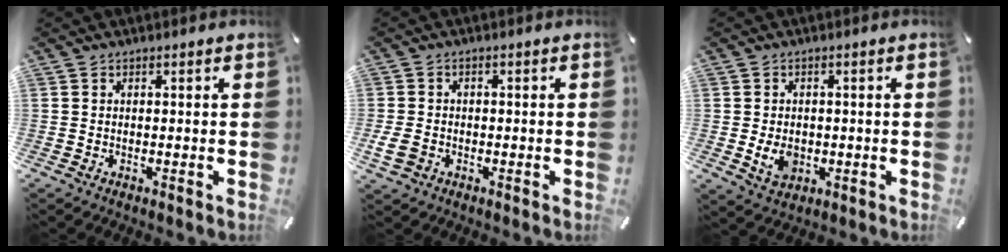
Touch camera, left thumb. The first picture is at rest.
{"total": 4.0, "force": [-1.1, 3.2, 2.1], "torque": [-0.051, 0.001, -0.020]}
{"total": 5.2, "force": [-0.8, 4.0, 3.2], "torque": [-0.059, -0.001, -0.014]}